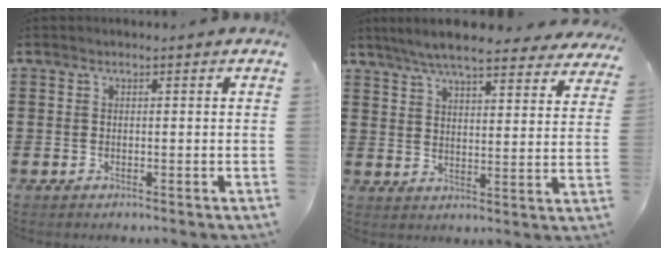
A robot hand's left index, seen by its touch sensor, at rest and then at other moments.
{"total": 7.2, "force": [6.6, 0.2, 2.9], "torque": [-0.080, -0.025, 0.119]}